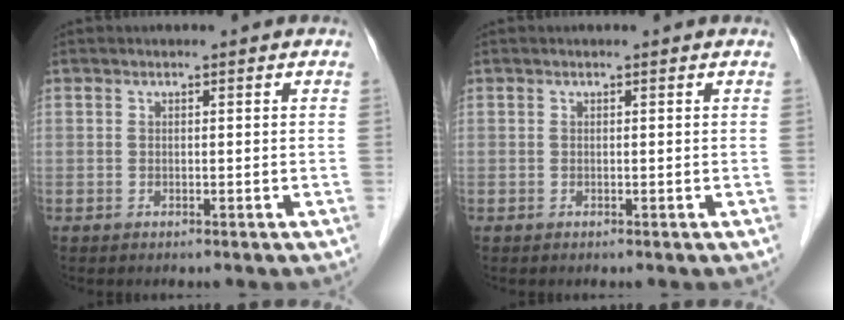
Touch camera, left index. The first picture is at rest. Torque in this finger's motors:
{"motor_torque": [-0.01, 0.01, 0.00, 0.00]}